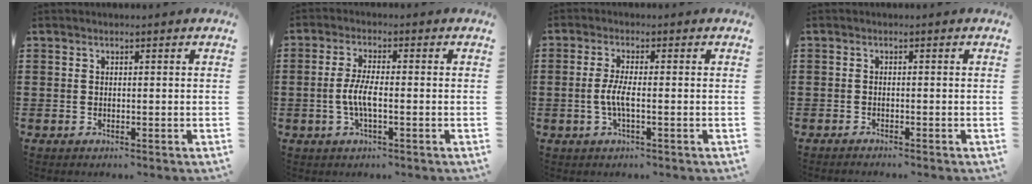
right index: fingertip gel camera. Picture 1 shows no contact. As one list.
[{"total": 4.5, "force": [-1.0, 1.1, 4.2], "torque": [-0.103, -0.007, -0.028]}, {"total": 3.8, "force": [-0.8, 0.6, 3.7], "torque": [-0.088, -0.008, -0.024]}, {"total": 0.8, "force": [-0.8, -0.1, 0.1], "torque": [-0.003, -0.002, -0.016]}]